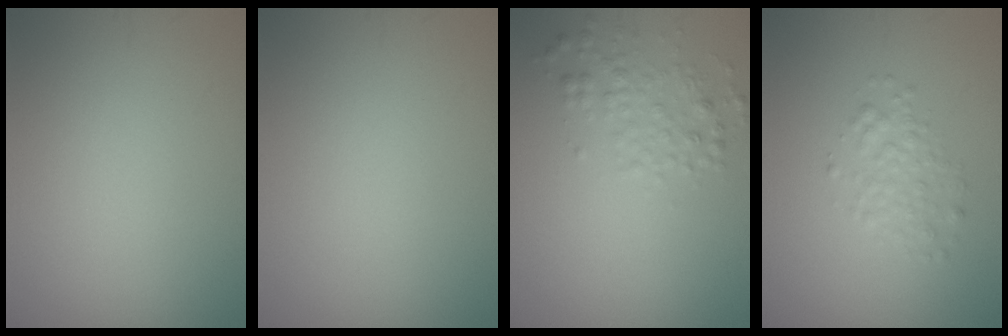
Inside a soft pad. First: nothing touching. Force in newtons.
{"total": 0.0}
{"total": 2.2, "press": 2.2, "slide": 0.1}
{"total": 2.0, "press": 2.0, "slide": 0.1}